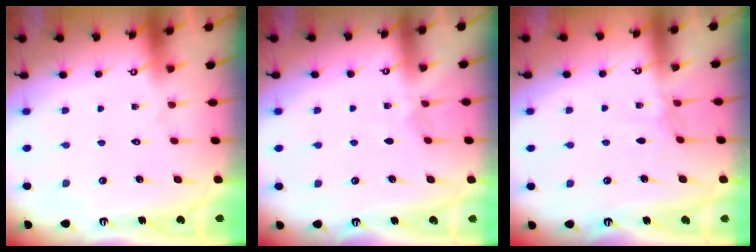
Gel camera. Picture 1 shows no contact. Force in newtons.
{"total": 2.3, "press": 2.2, "slide": 0.5}
{"total": 2.1, "press": 2.0, "slide": 0.5}